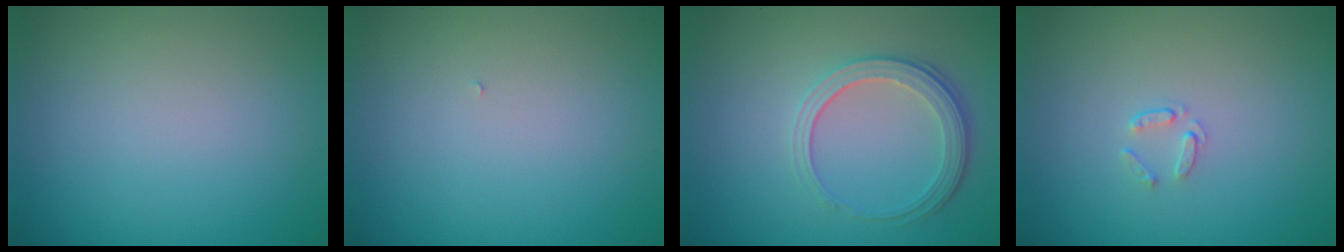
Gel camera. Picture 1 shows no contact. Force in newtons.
{"total": 0.0}
{"total": 3.8, "press": 2.8, "slide": 2.6}
{"total": 0.7, "press": 0.5, "slide": 0.5}